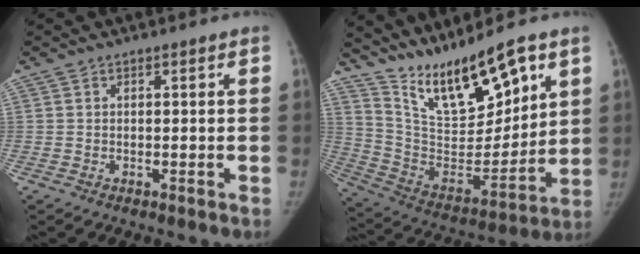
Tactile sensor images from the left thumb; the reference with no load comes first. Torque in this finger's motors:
{"motor_torque": [0.10, 0.08, 1.39, -1.25, 0.06]}